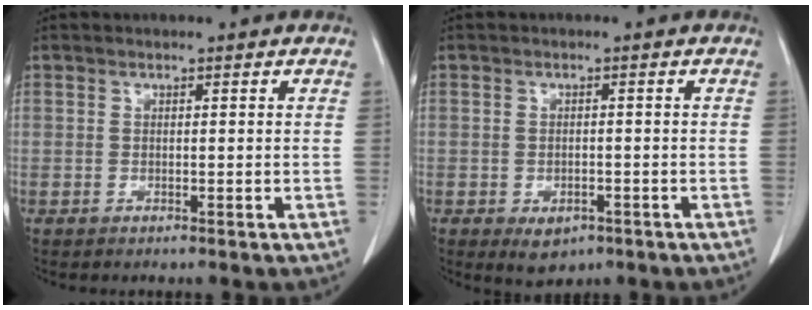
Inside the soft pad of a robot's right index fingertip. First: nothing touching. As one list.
[{"total": 3.7, "force": [-2.0, 2.2, 2.1], "torque": [-0.028, -0.002, -0.017]}]